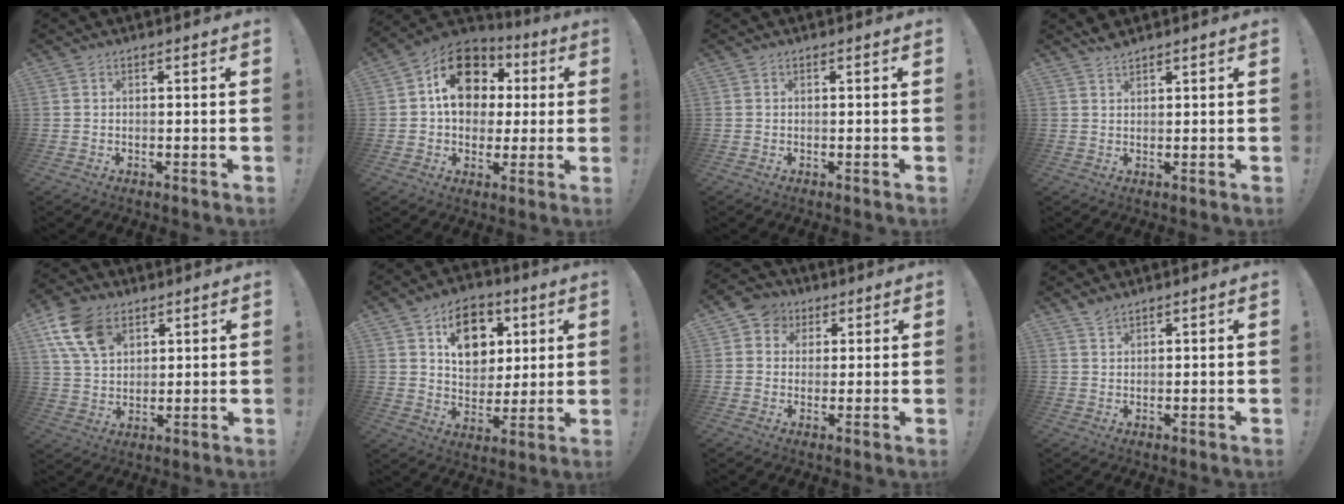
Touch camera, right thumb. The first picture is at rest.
{"total": 16.7, "force": [4.1, 13.3, 9.2], "torque": [-0.117, 0.001, 0.082]}
{"total": 0.0}
{"total": 2.1, "force": [2.0, 0.4, 0.6], "torque": [-0.006, -0.013, 0.036]}
{"total": 13.8, "force": [6.7, 9.4, 7.6], "torque": [-0.127, -0.021, 0.131]}
{"total": 13.4, "force": [6.0, 9.9, 6.6], "torque": [-0.078, -0.024, 0.112]}
{"total": 6.0, "force": [1.7, 5.5, 1.5], "torque": [-0.019, -0.001, 0.033]}
{"total": 2.4, "force": [2.2, 0.6, 0.8], "torque": [-0.011, -0.011, 0.040]}